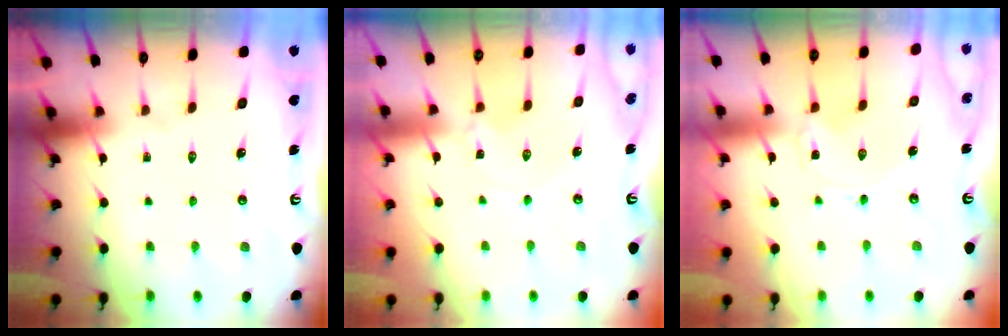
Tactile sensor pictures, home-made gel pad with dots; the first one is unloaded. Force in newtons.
{"total": 0.9, "press": 0.9, "slide": 0.2}
{"total": 0.0}